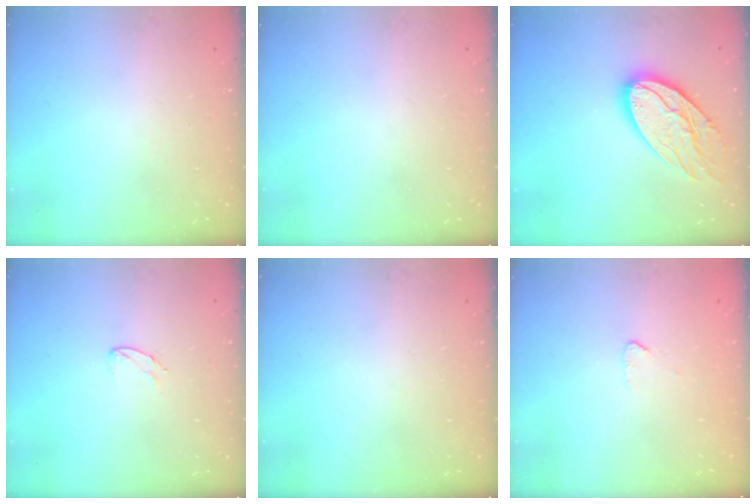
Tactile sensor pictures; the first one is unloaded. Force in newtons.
{"total": 0.0}
{"total": 17.3, "press": 17.3, "slide": 1.4}
{"total": 5.0, "press": 4.9, "slide": 0.4}
{"total": 0.0}
{"total": 2.7, "press": 2.7, "slide": 0.2}